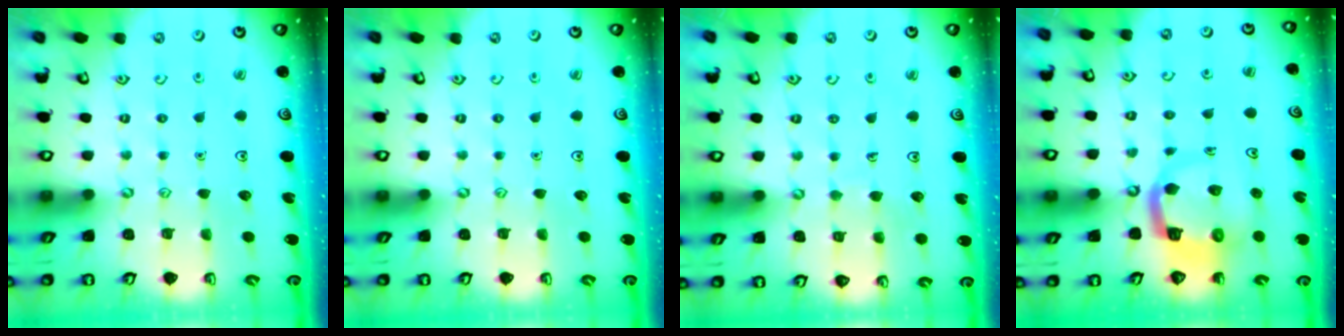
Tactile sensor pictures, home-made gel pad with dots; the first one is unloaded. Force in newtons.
{"total": 0.0}
{"total": 3.4, "press": 3.4, "slide": 0.2}
{"total": 9.5, "press": 9.4, "slide": 1.3}